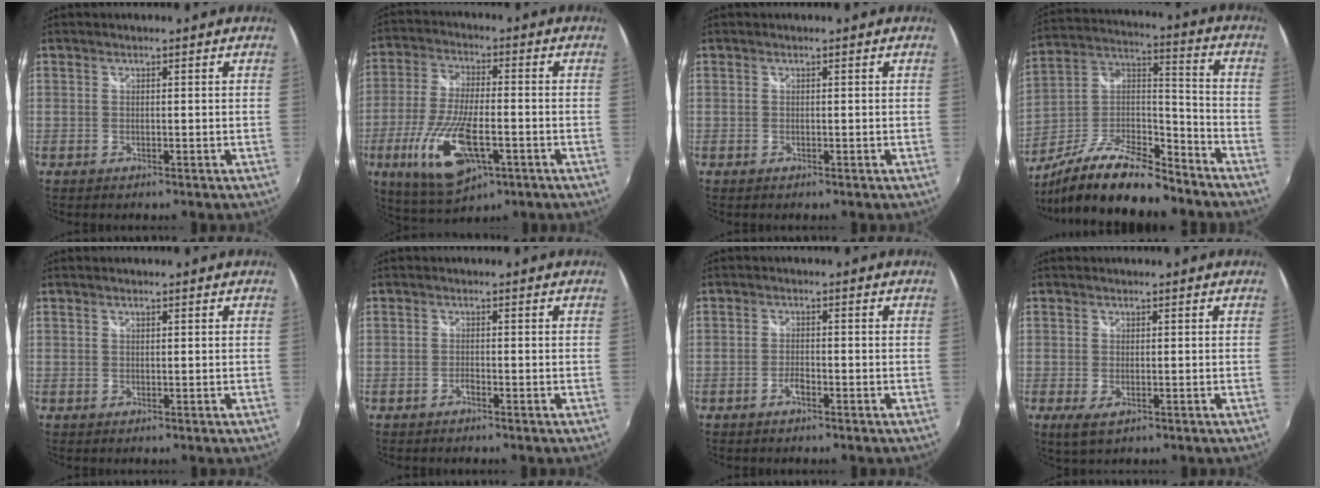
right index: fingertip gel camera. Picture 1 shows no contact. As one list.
[{"total": 15.5, "force": [-5.7, 5.7, 13.3], "torque": [-0.279, -0.026, -0.099]}, {"total": 0.0}, {"total": 20.4, "force": [-15.4, 6.0, 12.0], "torque": [-0.240, -0.007, -0.264]}, {"total": 0.6, "force": [0.3, 0.3, 0.4], "torque": [-0.005, 0.002, 0.005]}, {"total": 0.8, "force": [-0.6, 0.3, 0.5], "torque": [-0.009, 0.001, -0.013]}, {"total": 2.1, "force": [-1.2, 0.8, 1.5], "torque": [-0.035, 0.002, -0.025]}, {"total": 3.1, "force": [-0.8, 1.6, 2.6], "torque": [-0.047, -0.012, -0.008]}]